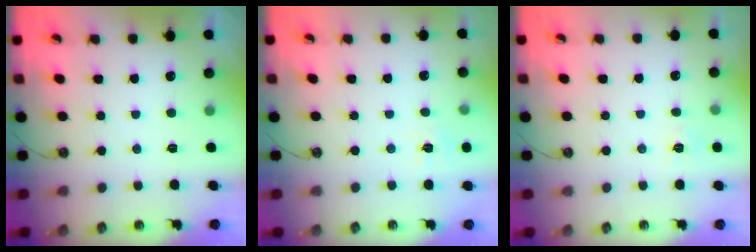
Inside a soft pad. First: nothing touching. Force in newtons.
{"total": 5.6, "press": 5.6, "slide": 0.7}
{"total": 7.0, "press": 7.0, "slide": 0.7}